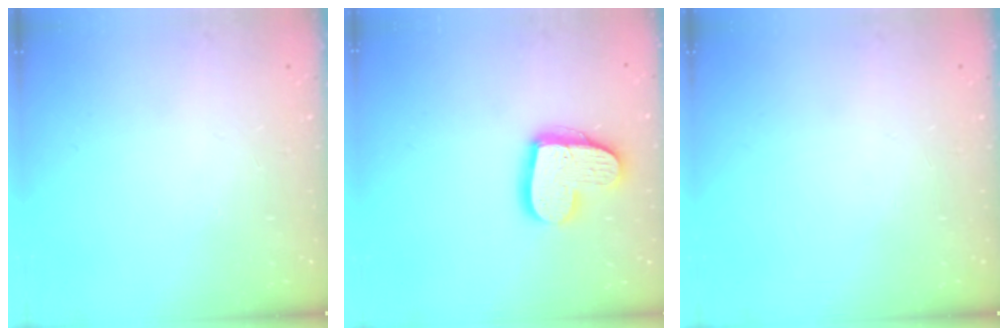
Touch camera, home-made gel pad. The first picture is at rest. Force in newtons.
{"total": 16.6, "press": 16.6, "slide": 1.4}
{"total": 0.0}